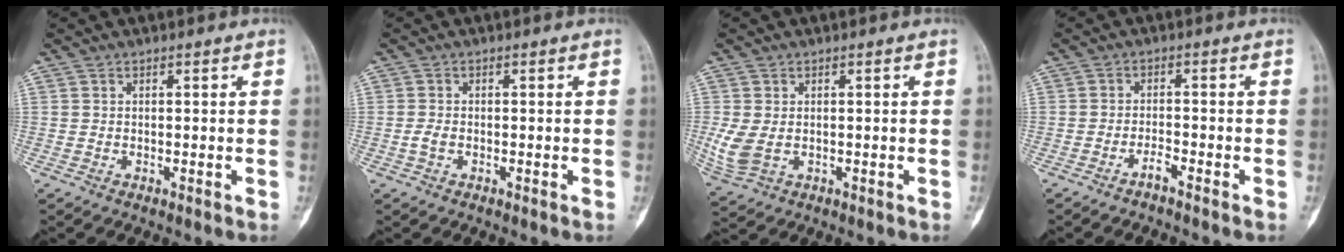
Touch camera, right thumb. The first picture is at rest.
{"total": 1.6, "force": [-0.5, 1.0, 1.1], "torque": [-0.027, 0.002, -0.012]}
{"total": 5.7, "force": [-0.4, 3.8, 4.1], "torque": [-0.109, -0.006, 0.002]}
{"total": 2.1, "force": [-1.7, 0.1, 1.1], "torque": [-0.029, 0.013, -0.034]}